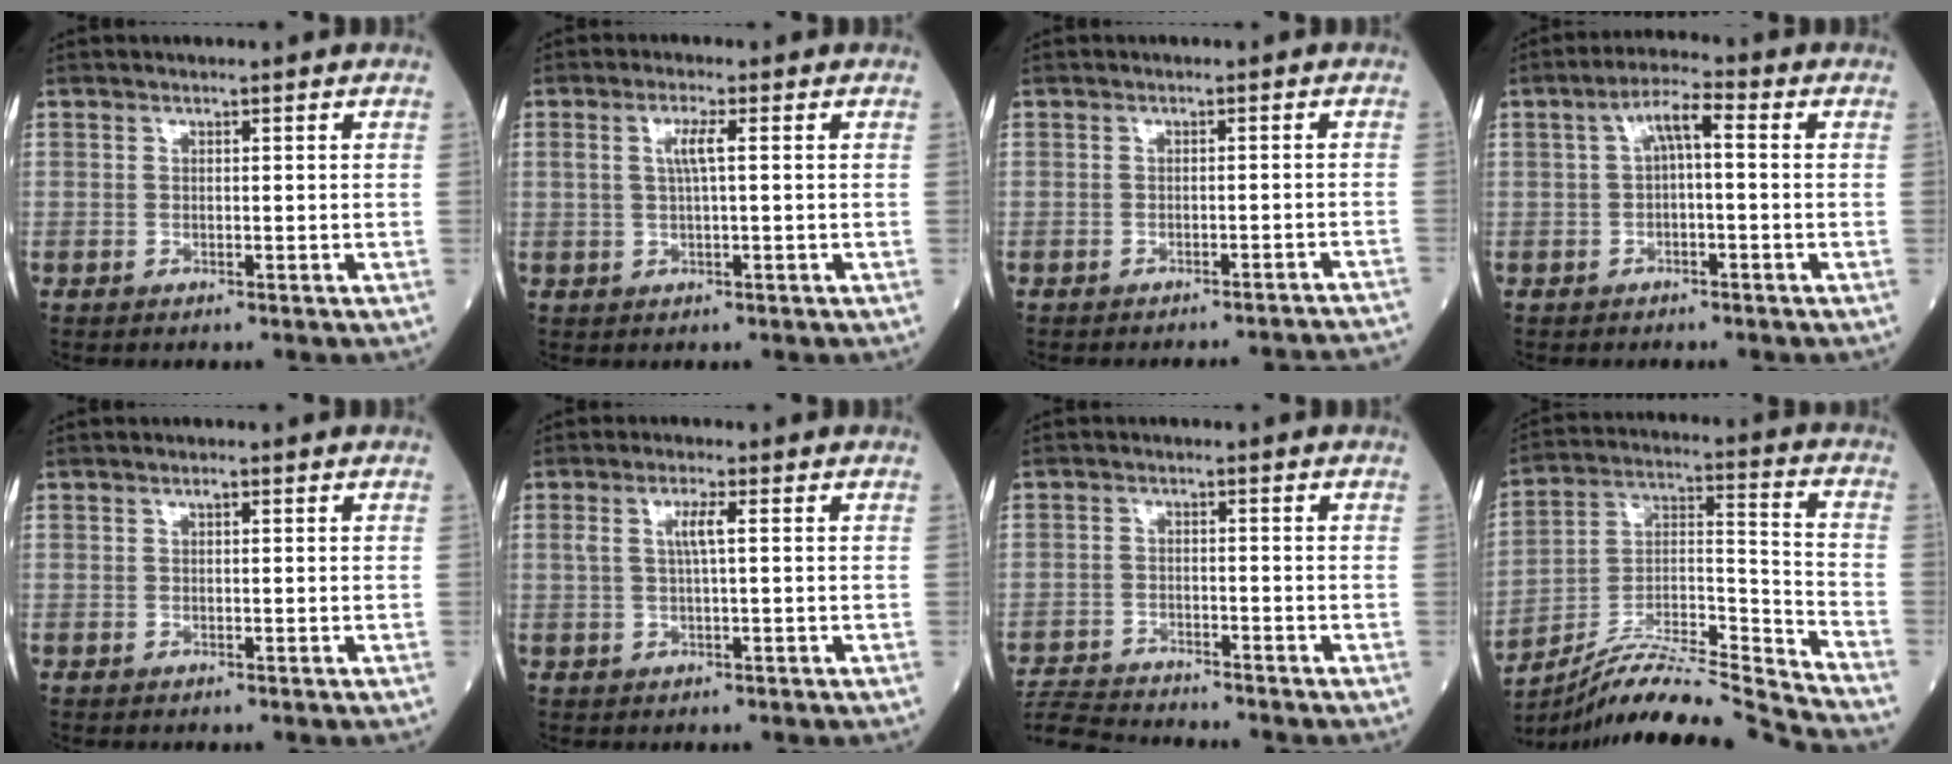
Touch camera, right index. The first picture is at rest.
{"total": 2.9, "force": [0.5, 0.1, 2.8], "torque": [-0.059, 0.004, 0.011]}
{"total": 11.1, "force": [-10.9, -0.9, 1.8], "torque": [-0.002, -0.007, -0.116]}
{"total": 4.8, "force": [0.5, 1.1, 4.6], "torque": [-0.082, 0.024, 0.006]}
{"total": 0.6, "force": [0.3, 0.2, 0.5], "torque": [-0.010, 0.001, 0.004]}
{"total": 2.9, "force": [0.6, 0.1, 2.9], "torque": [-0.059, 0.005, 0.012]}
{"total": 8.0, "force": [-8.0, 0.2, 1.2], "torque": [-0.026, -0.012, -0.141]}
{"total": 19.5, "force": [-18.5, -2.1, 6.1], "torque": [-0.117, 0.013, -0.313]}